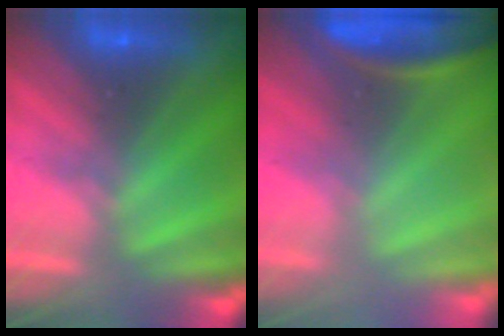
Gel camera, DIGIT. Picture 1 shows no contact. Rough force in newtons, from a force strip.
{"total": 3.8}